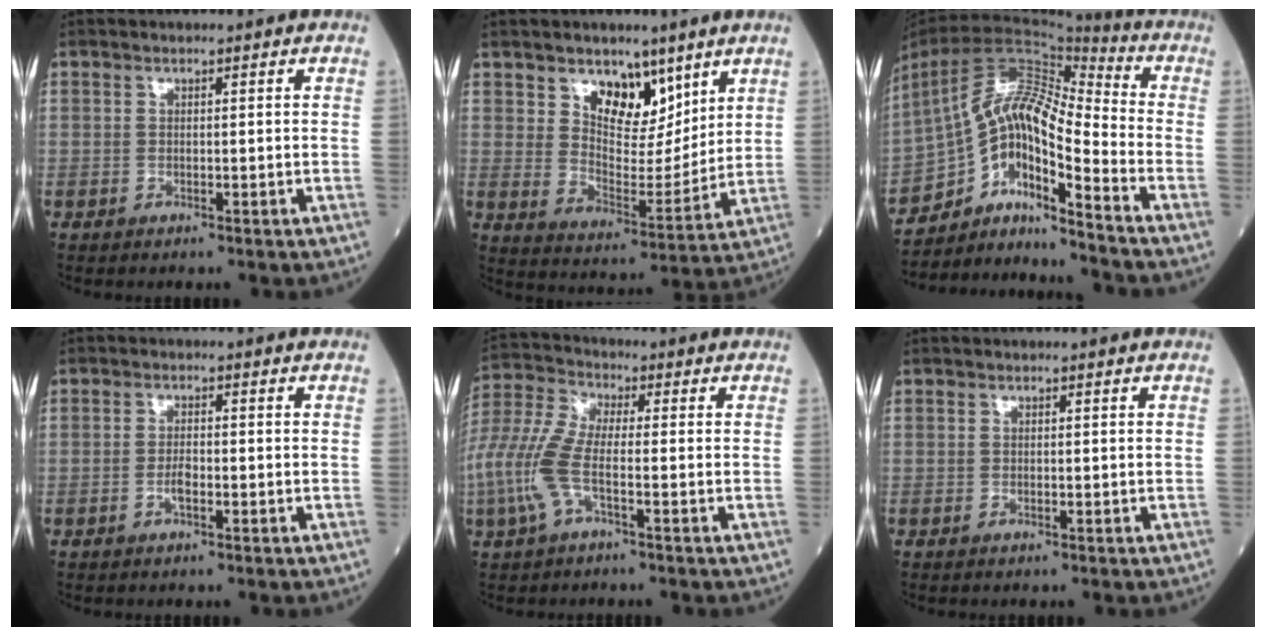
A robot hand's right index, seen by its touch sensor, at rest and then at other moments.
{"total": 9.4, "force": [5.9, 4.9, 5.3], "torque": [-0.081, -0.011, 0.108]}
{"total": 14.6, "force": [-9.2, 1.9, 11.2], "torque": [-0.206, 0.026, -0.162]}
{"total": 1.8, "force": [-0.8, 0.5, 1.6], "torque": [-0.031, 0.002, -0.014]}
{"total": 9.1, "force": [-2.7, 2.3, 8.4], "torque": [-0.216, 0.008, -0.060]}
{"total": 0.0}